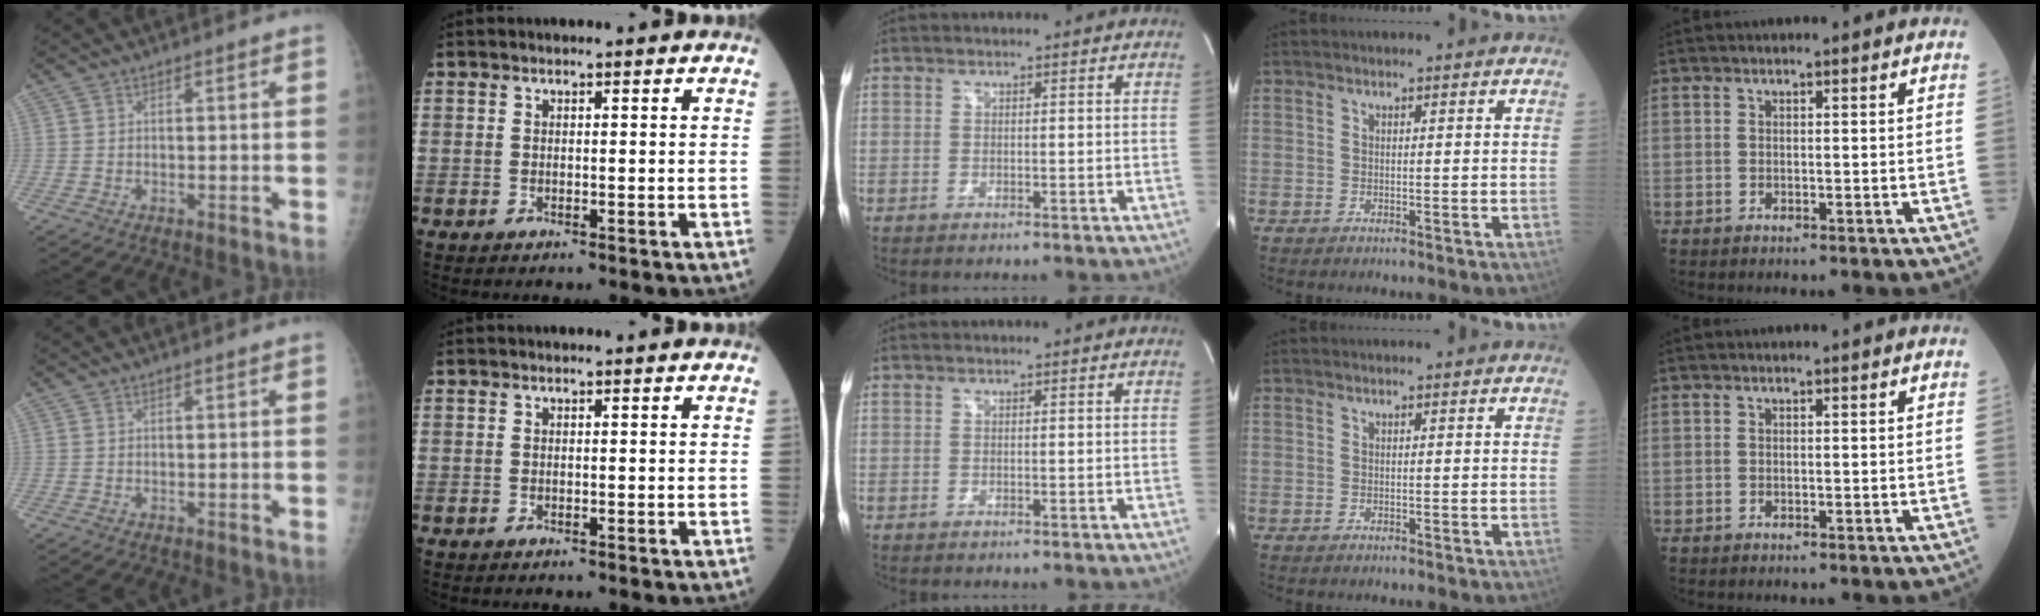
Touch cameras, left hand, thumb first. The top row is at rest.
{}